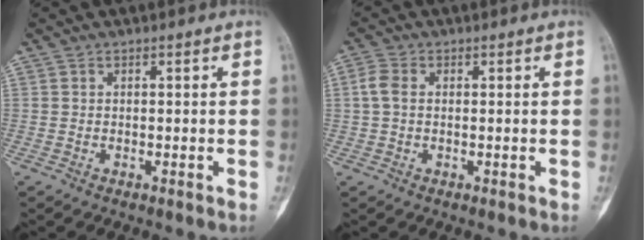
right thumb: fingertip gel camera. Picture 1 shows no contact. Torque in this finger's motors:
{"motor_torque": [-0.17, -0.32, 0.40, -0.11, -0.02]}